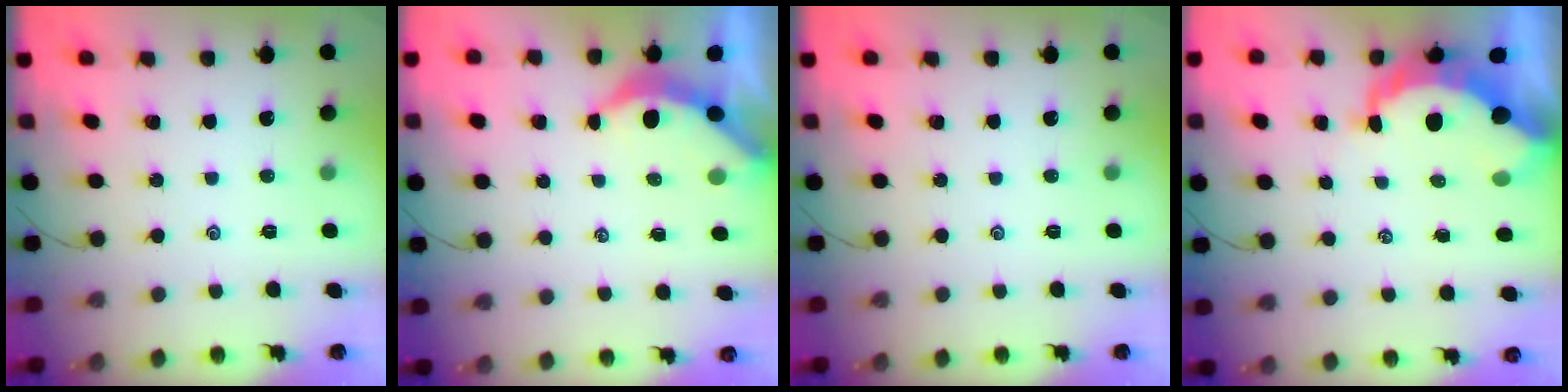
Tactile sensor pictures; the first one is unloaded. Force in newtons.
{"total": 3.8, "press": 3.7, "slide": 0.5}
{"total": 0.0}
{"total": 10.1, "press": 10.0, "slide": 1.2}